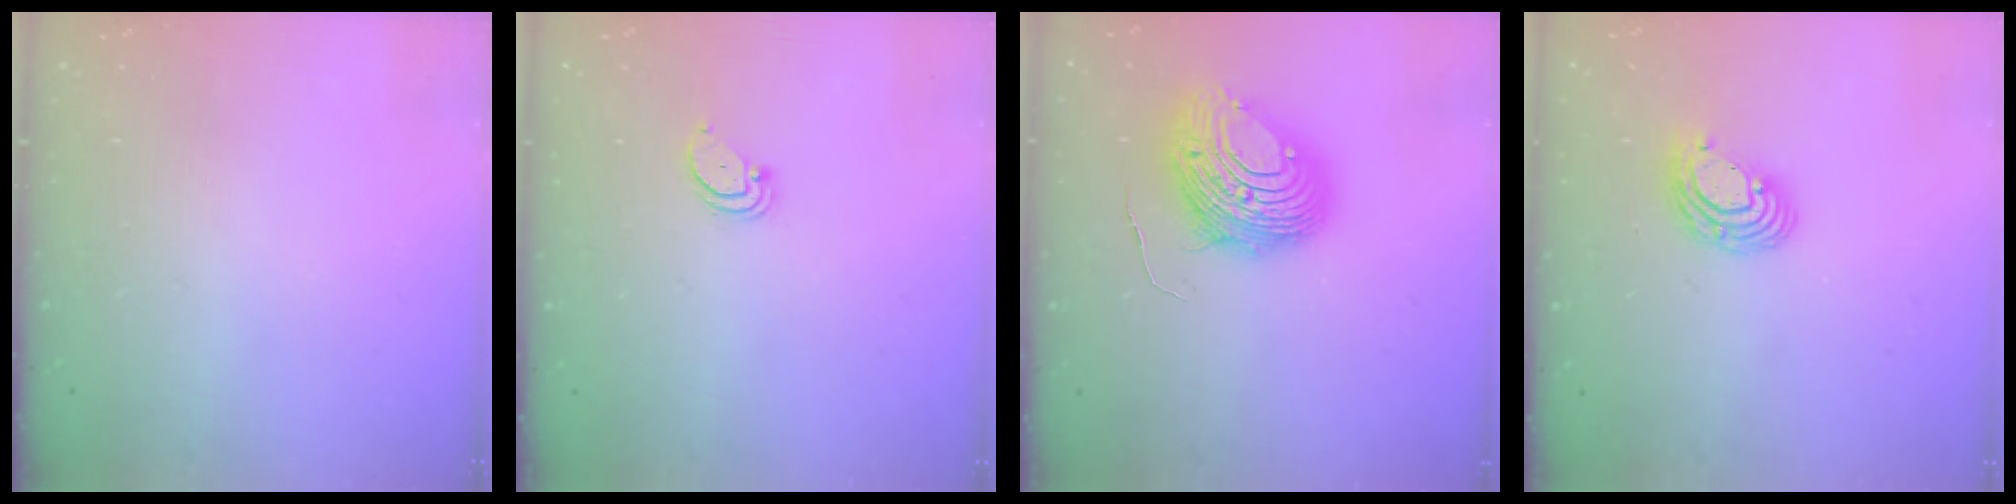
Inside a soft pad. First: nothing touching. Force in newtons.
{"total": 1.4, "press": 1.3, "slide": 0.1}
{"total": 12.1, "press": 12.1, "slide": 1.2}
{"total": 8.3, "press": 8.2, "slide": 1.4}